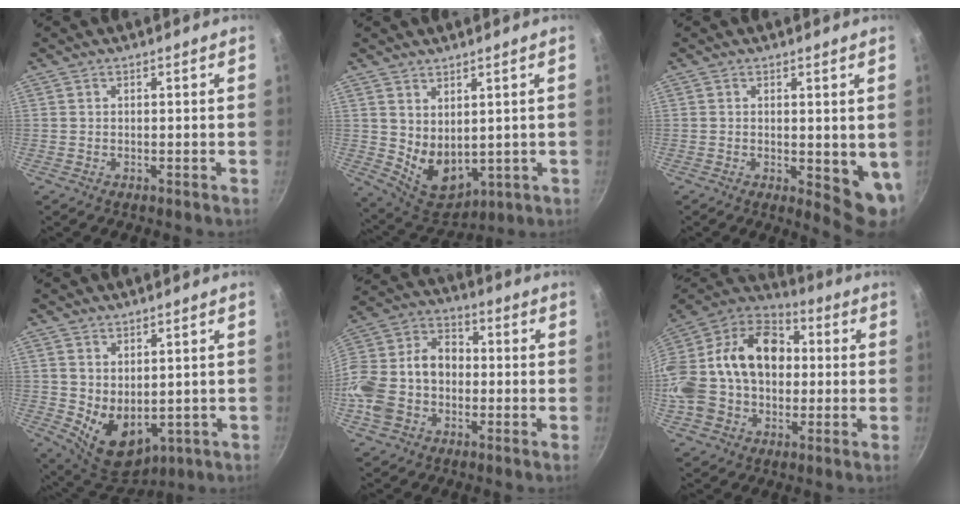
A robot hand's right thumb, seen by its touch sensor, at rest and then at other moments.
{"total": 9.1, "force": [2.2, 6.1, 6.5], "torque": [-0.083, -0.035, 0.065]}
{"total": 6.8, "force": [0.2, 2.8, 6.2], "torque": [-0.075, -0.021, 0.006]}
{"total": 9.4, "force": [0.7, 6.4, 6.9], "torque": [-0.088, -0.026, 0.039]}
{"total": 17.2, "force": [-2.7, 13.0, 11.0], "torque": [-0.203, 0.054, -0.055]}
{"total": 27.0, "force": [0.8, 20.0, 18.1], "torque": [-0.338, 0.062, 0.006]}